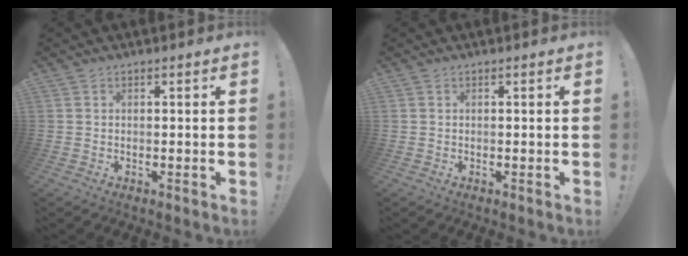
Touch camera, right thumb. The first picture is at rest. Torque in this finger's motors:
{"motor_torque": [-0.03, -0.03, -0.10, 0.13, 0.01]}